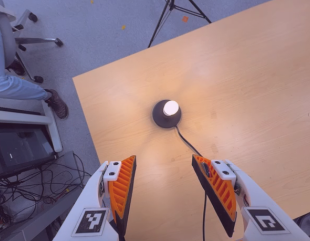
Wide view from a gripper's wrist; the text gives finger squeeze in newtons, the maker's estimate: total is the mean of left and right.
{"total": 0.0}